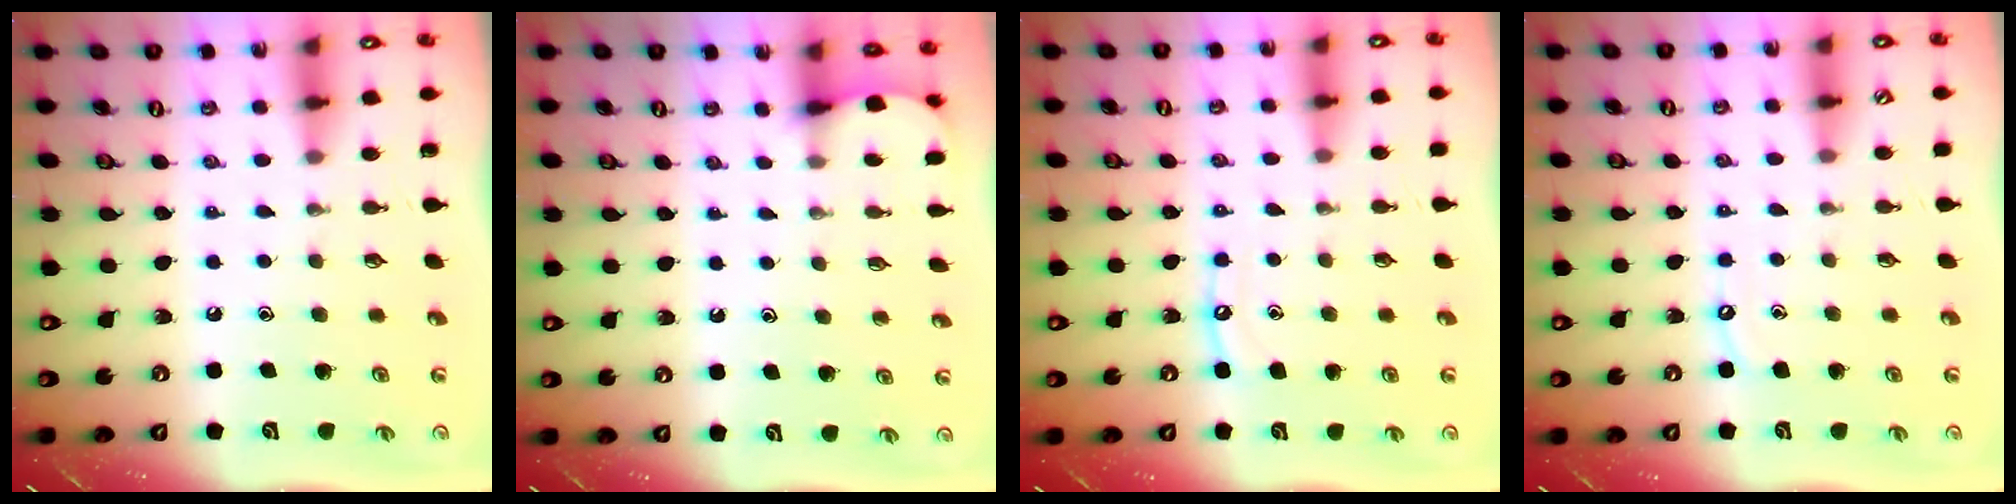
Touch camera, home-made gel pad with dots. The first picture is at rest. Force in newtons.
{"total": 2.1, "press": 2.1, "slide": 0.2}
{"total": 5.7, "press": 5.7, "slide": 0.5}
{"total": 3.6, "press": 3.6, "slide": 0.5}